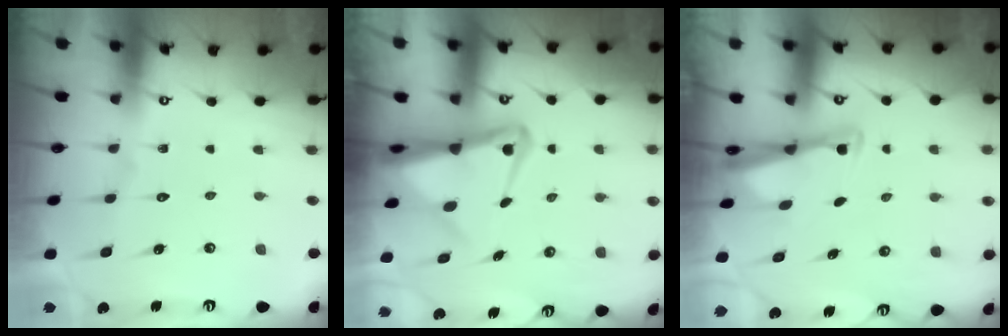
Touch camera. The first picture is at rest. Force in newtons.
{"total": 6.0, "press": 5.9, "slide": 1.0}
{"total": 2.8, "press": 2.8, "slide": 0.5}